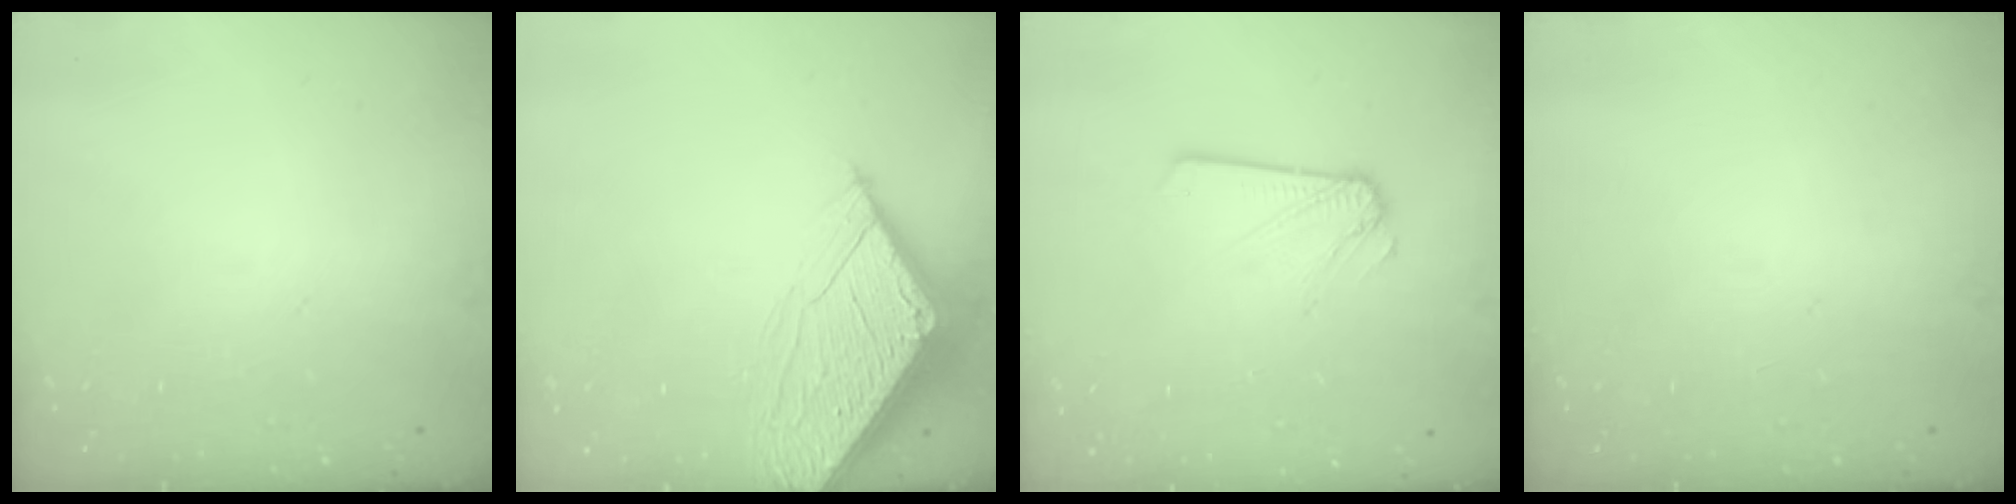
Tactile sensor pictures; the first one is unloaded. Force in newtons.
{"total": 6.6, "press": 6.6, "slide": 0.7}
{"total": 2.5, "press": 2.5, "slide": 0.1}
{"total": 0.0}